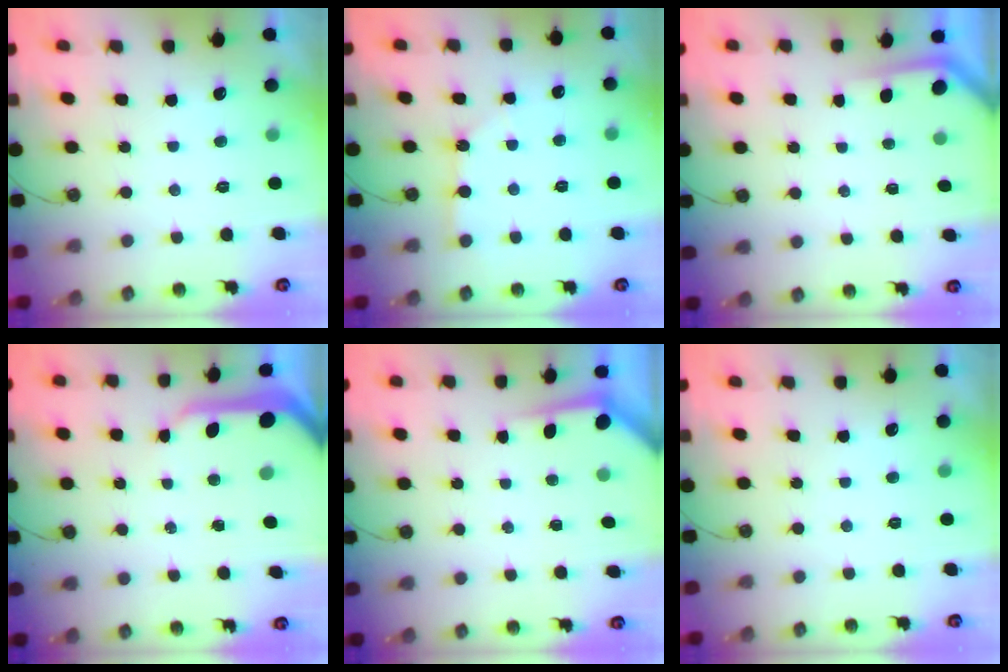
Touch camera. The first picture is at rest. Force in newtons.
{"total": 2.2, "press": 2.2, "slide": 0.4}
{"total": 2.4, "press": 2.4, "slide": 0.2}
{"total": 10.9, "press": 10.9, "slide": 1.0}
{"total": 3.7, "press": 3.6, "slide": 0.4}
{"total": 0.0}